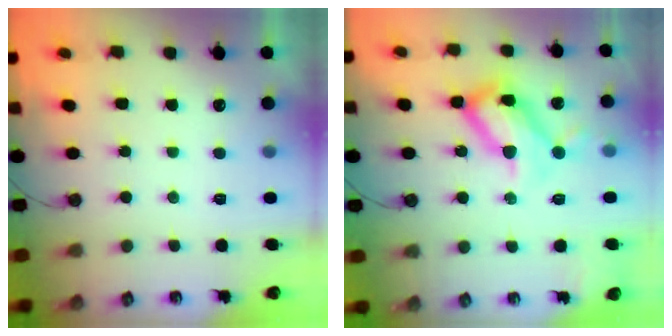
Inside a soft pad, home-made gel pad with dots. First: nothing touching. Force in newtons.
{"total": 22.8, "press": 22.6, "slide": 2.5}